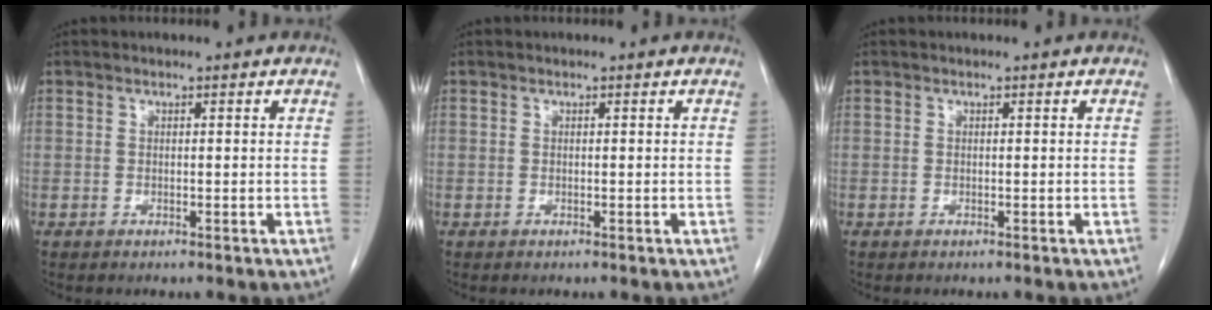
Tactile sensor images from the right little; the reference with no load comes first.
{"total": 0.0}
{"total": 0.0}